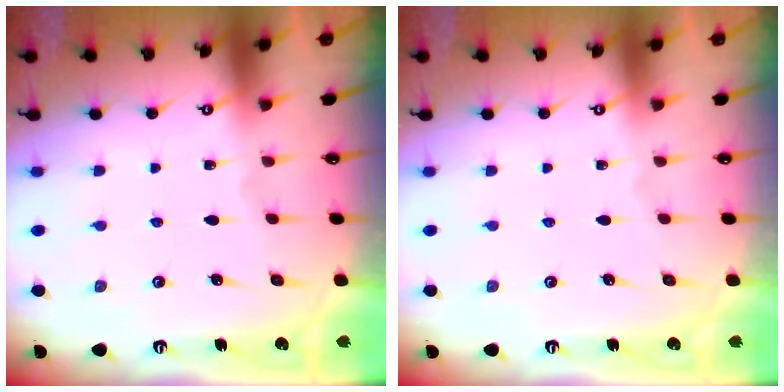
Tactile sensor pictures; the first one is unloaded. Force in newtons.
{"total": 0.0}